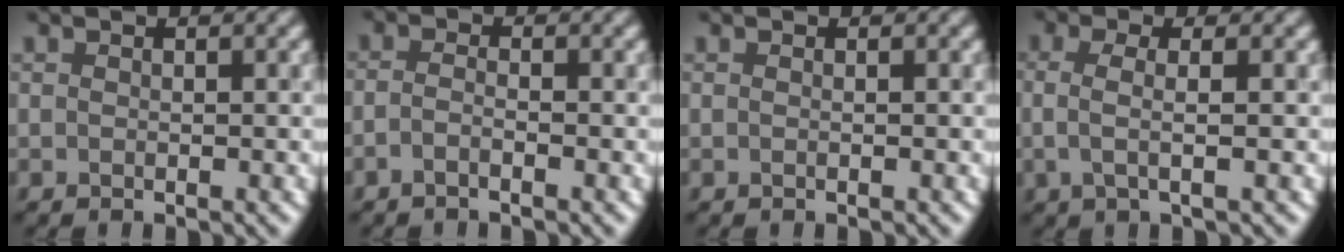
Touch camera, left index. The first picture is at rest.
{"total": 1.2, "force": [-0.8, 0.3, 0.8], "torque": [-0.017, 0.001, -0.018]}
{"total": 0.8, "force": [0.2, 0.5, 0.6], "torque": [0.001, -0.006, -0.008]}
{"total": 2.5, "force": [0.0, 0.9, 2.4], "torque": [-0.045, 0.001, -0.001]}